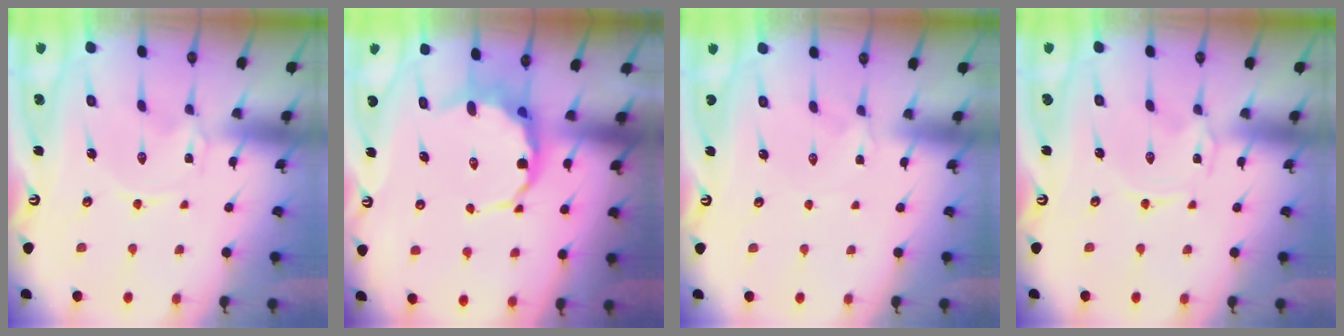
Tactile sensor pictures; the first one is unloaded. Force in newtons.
{"total": 7.3, "press": 7.0, "slide": 2.0}
{"total": 2.8, "press": 2.8, "slide": 0.4}
{"total": 0.0}